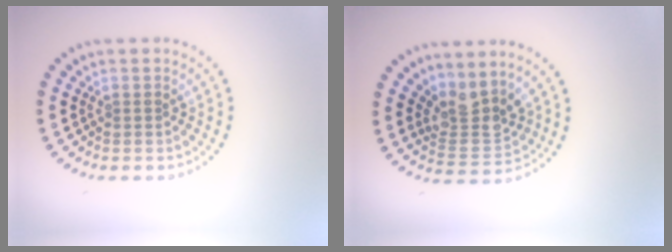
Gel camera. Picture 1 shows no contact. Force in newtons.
{"total": 3.3, "press": 2.6, "slide": 2.0}